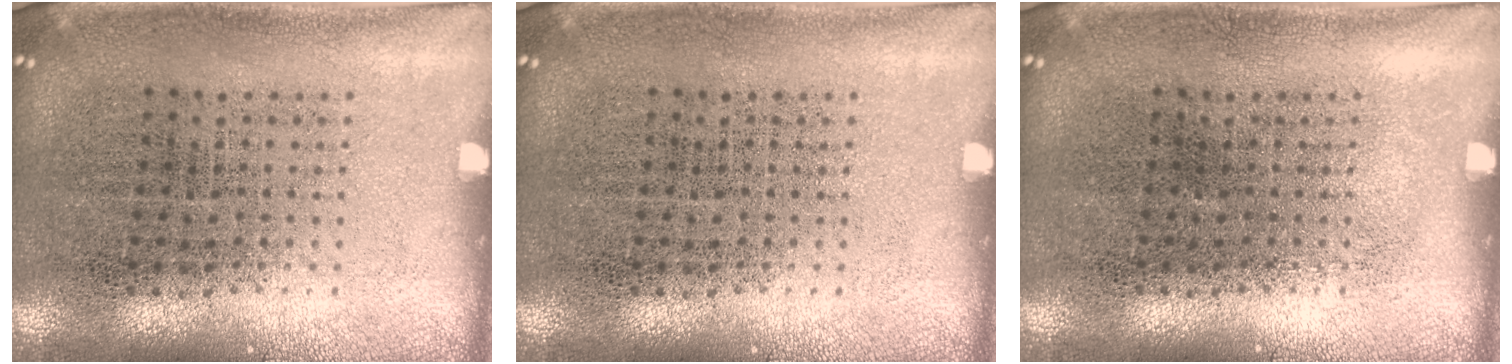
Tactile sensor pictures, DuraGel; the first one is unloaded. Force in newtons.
{"total": 0.0}
{"total": 0.0}